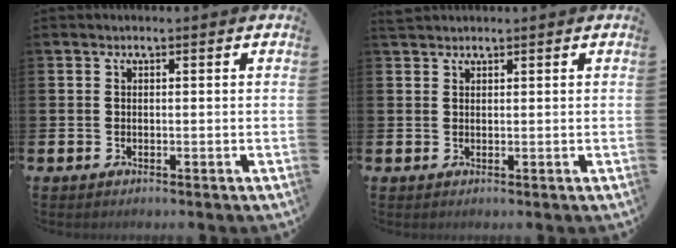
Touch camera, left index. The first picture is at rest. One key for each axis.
{"total": 1.4, "fx": 1.3, "fy": 0.4, "fz": 0.1, "tx": 0.006, "ty": -0.001, "tz": 0.023}